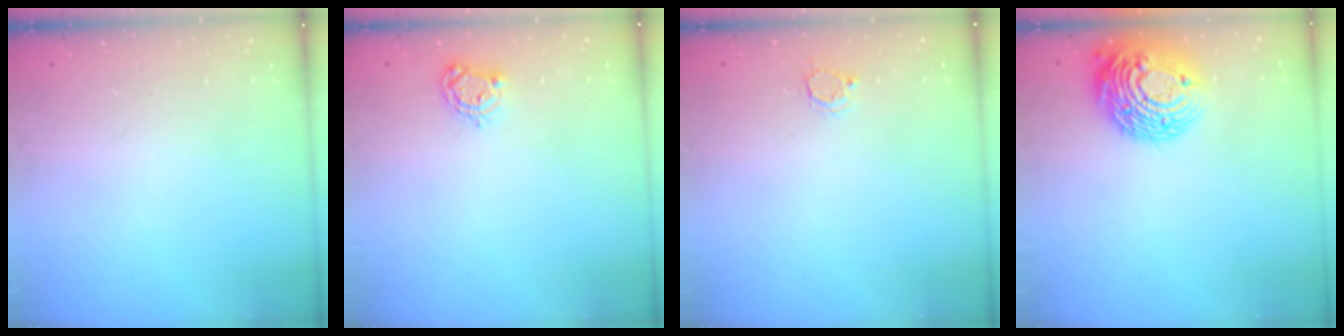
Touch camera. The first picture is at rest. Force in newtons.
{"total": 4.7, "press": 4.7, "slide": 0.4}
{"total": 2.7, "press": 2.7, "slide": 0.3}
{"total": 14.3, "press": 14.2, "slide": 1.2}